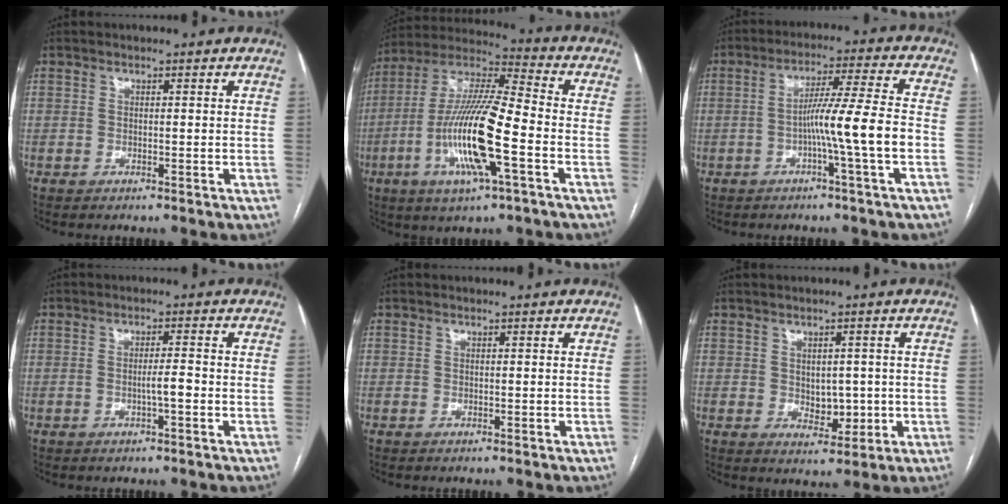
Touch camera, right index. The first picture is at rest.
{"total": 17.3, "force": [-4.9, 2.0, 16.5], "torque": [-0.333, -0.006, -0.091]}
{"total": 9.3, "force": [-2.5, -1.5, 8.9], "torque": [-0.150, 0.008, -0.042]}
{"total": 2.5, "force": [-0.8, 0.0, 2.4], "torque": [-0.039, 0.001, -0.015]}
{"total": 0.0}
{"total": 4.3, "force": [-0.2, 2.9, 3.2], "torque": [-0.038, 0.000, 0.008]}